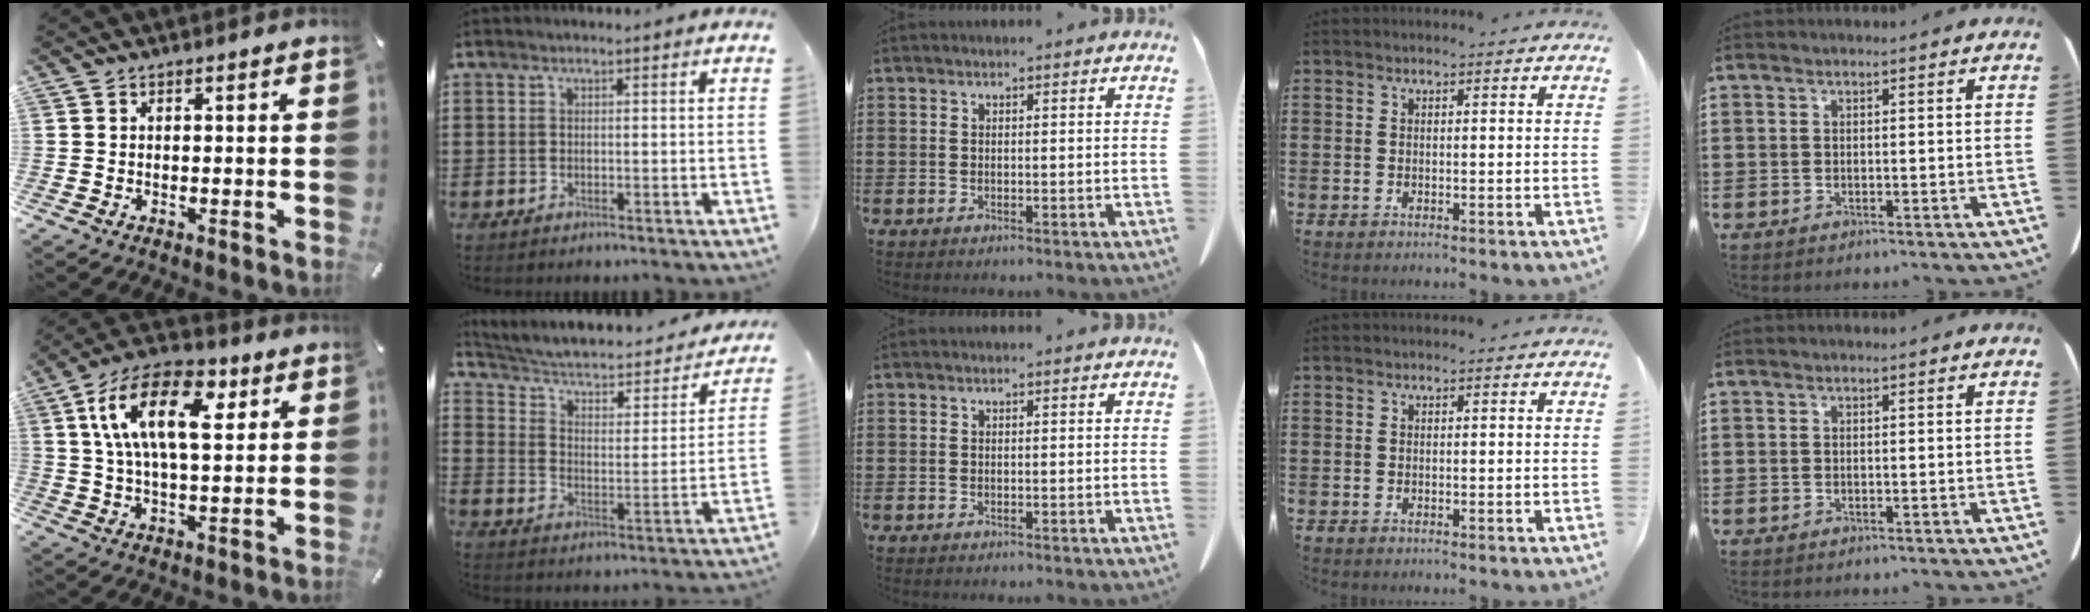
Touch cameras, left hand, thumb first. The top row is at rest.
{"thumb": {"total": 18.3, "force": [6.7, 9.3, 14.3], "torque": [-0.275, -0.002, 0.107]}, "index": {"total": 3.6, "force": [2.3, 1.7, 2.1], "torque": [-0.055, -0.023, 0.029]}}